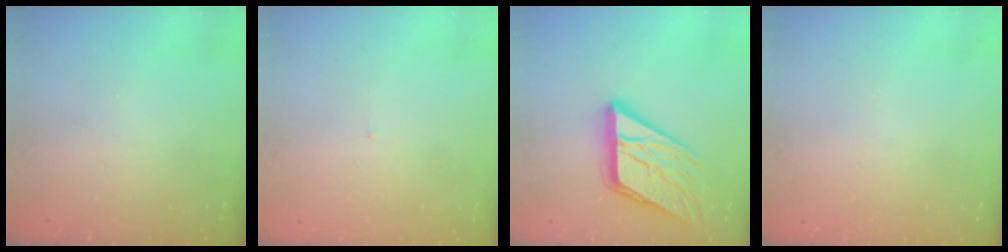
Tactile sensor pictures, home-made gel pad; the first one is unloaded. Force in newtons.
{"total": 3.0, "press": 3.0, "slide": 0.2}
{"total": 17.7, "press": 17.6, "slide": 2.1}
{"total": 1.5, "press": 1.5, "slide": 0.1}